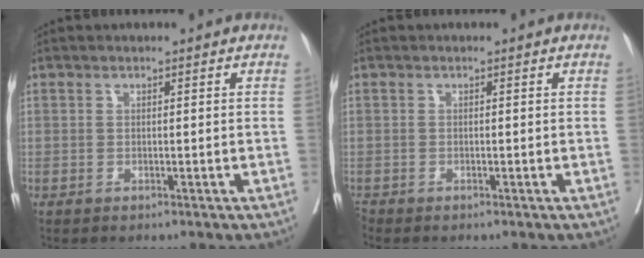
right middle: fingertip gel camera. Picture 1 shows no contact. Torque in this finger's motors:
{"motor_torque": [-0.53, -0.14, -0.03, -0.01]}